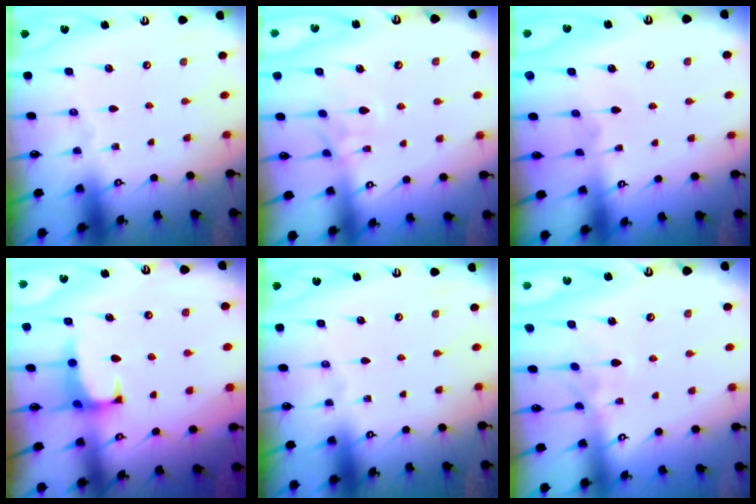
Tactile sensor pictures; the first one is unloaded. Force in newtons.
{"total": 1.3, "press": 1.0, "slide": 0.8}
{"total": 3.3, "press": 3.3, "slide": 0.1}
{"total": 1.2, "press": 1.0, "slide": 0.6}
{"total": 0.0}
{"total": 4.0, "press": 3.9, "slide": 0.5}